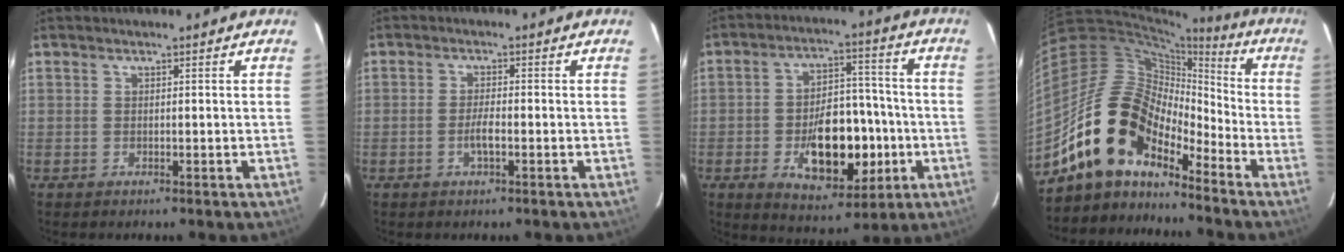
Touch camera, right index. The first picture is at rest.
{"total": 2.5, "force": [-1.0, 0.5, 2.2], "torque": [-0.044, -0.002, -0.019]}
{"total": 15.7, "force": [-4.4, 8.8, 12.3], "torque": [-0.207, 0.016, -0.047]}
{"total": 15.5, "force": [-11.8, 6.9, 7.4], "torque": [-0.130, 0.016, -0.229]}